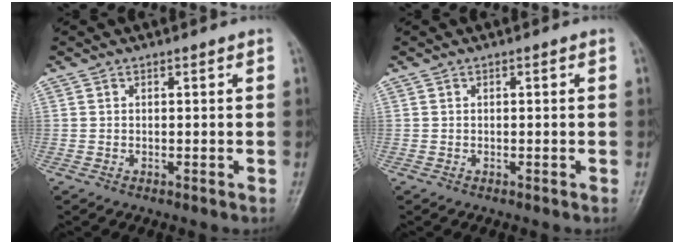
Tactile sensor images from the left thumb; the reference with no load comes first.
{"total": 0.0}